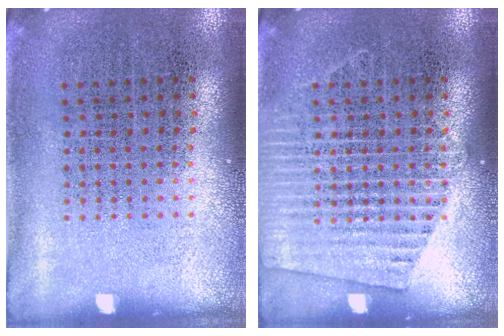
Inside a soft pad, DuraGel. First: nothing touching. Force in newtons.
{"total": 2.3, "press": 2.3, "slide": 0.4}